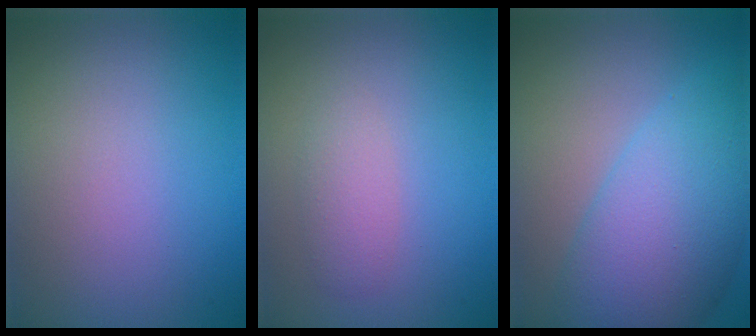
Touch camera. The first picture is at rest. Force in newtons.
{"total": 1.9, "press": 1.9, "slide": 0.1}
{"total": 9.3, "press": 9.3, "slide": 0.3}